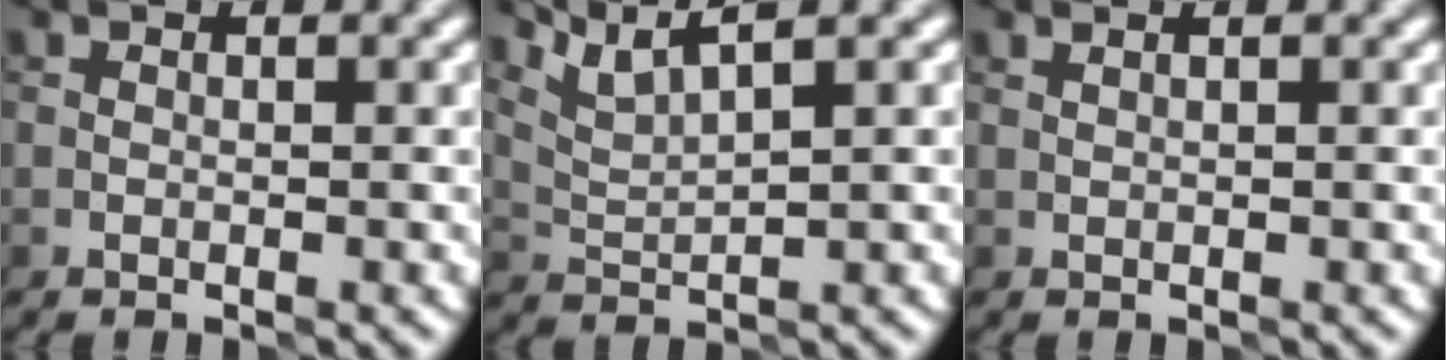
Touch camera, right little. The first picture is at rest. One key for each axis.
{"total": 4.6, "fx": 3.9, "fy": 0.4, "fz": 2.5, "tx": -0.052, "ty": 0.014, "tz": 0.078}
{"total": 0.6, "fx": 0.5, "fy": -0.3, "fz": 0.0, "tx": -0.001, "ty": 0.005, "tz": 0.008}